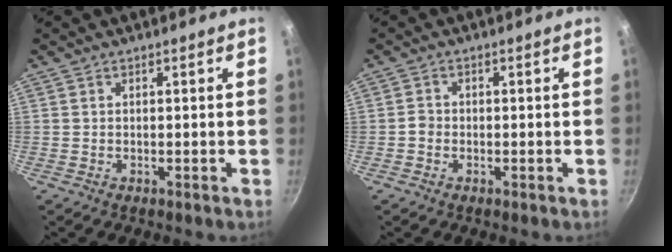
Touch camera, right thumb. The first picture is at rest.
{"total": 1.6, "force": [-0.7, 1.3, 0.5], "torque": [-0.003, 0.011, -0.013]}